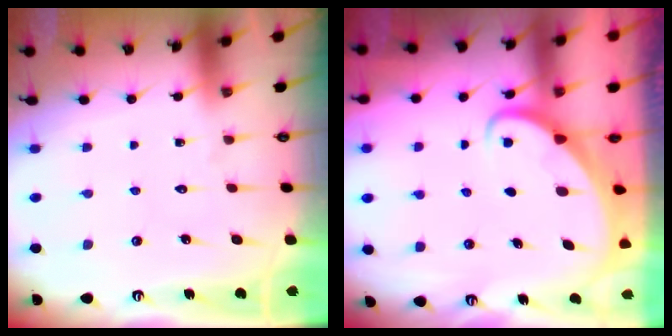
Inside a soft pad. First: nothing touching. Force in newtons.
{"total": 2.3, "press": 2.3, "slide": 0.3}